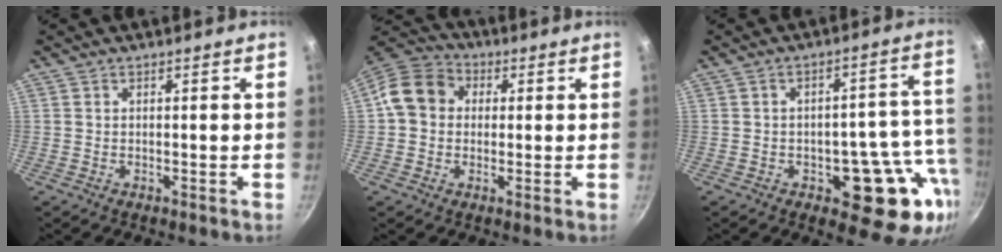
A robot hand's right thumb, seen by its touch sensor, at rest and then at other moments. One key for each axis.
{"total": 9.9, "fx": 1.1, "fy": 8.4, "fz": 5.1, "tx": -0.067, "ty": 0.026, "tz": -0.002}
{"total": 15.4, "fx": -5.1, "fy": 7.9, "fz": 12.3, "tx": -0.084, "ty": 0.030, "tz": -0.062}